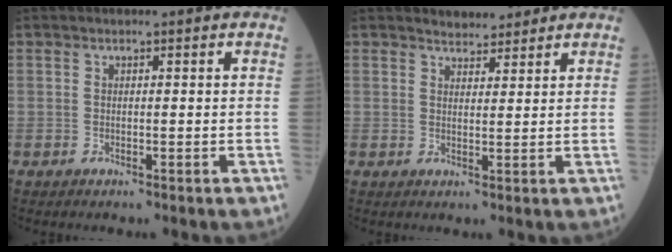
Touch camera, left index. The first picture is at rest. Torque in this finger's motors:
{"motor_torque": [0.25, -0.24, -0.02, 0.01]}